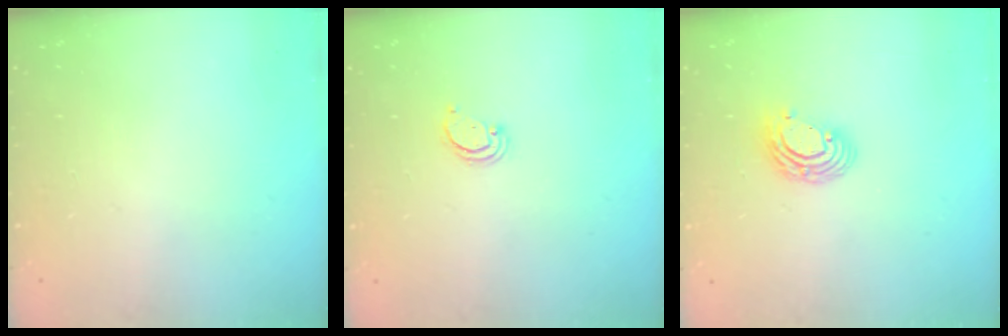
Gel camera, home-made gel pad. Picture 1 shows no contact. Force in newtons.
{"total": 2.2, "press": 2.2, "slide": 0.2}
{"total": 8.3, "press": 8.2, "slide": 1.4}